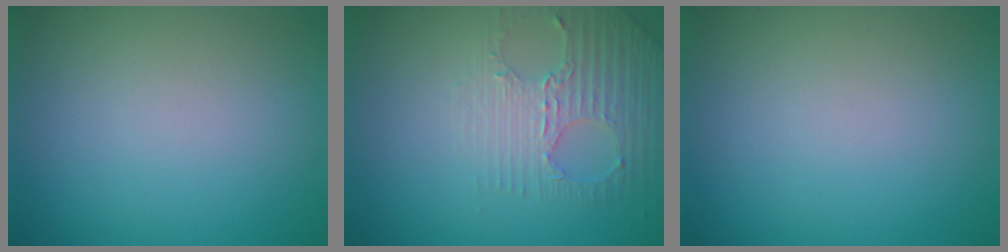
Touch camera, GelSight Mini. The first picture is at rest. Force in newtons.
{"total": 2.9, "press": 2.7, "slide": 1.1}
{"total": 0.0}